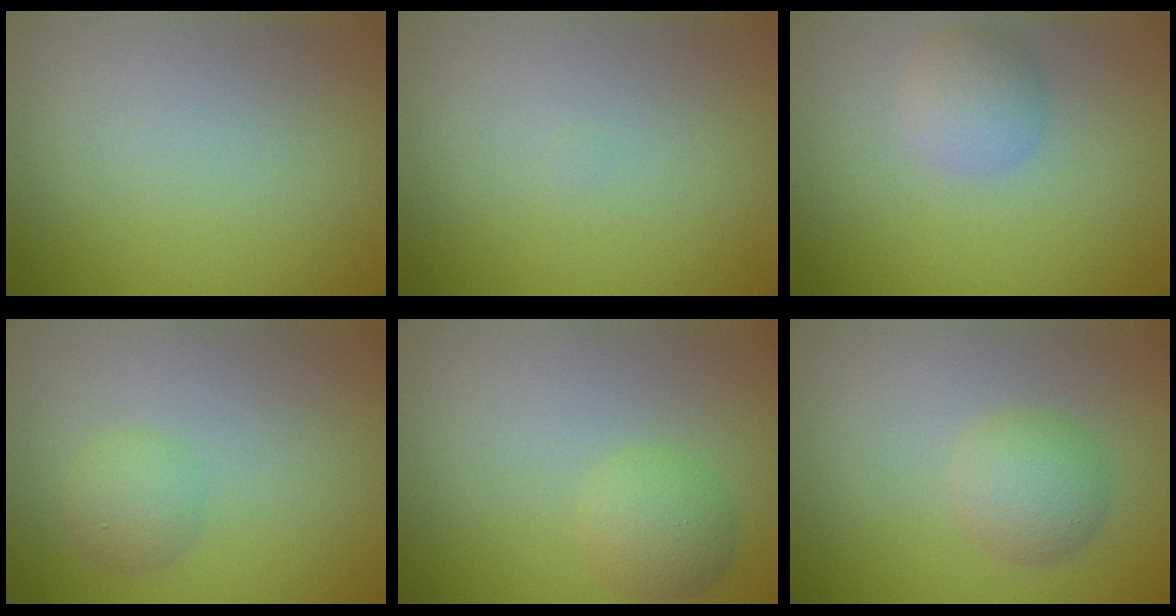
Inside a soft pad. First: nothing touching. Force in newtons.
{"total": 0.0}
{"total": 2.6, "press": 2.6, "slide": 0.1}
{"total": 2.0, "press": 2.0, "slide": 0.1}
{"total": 2.8, "press": 2.8, "slide": 0.1}
{"total": 3.0, "press": 3.0, "slide": 0.0}